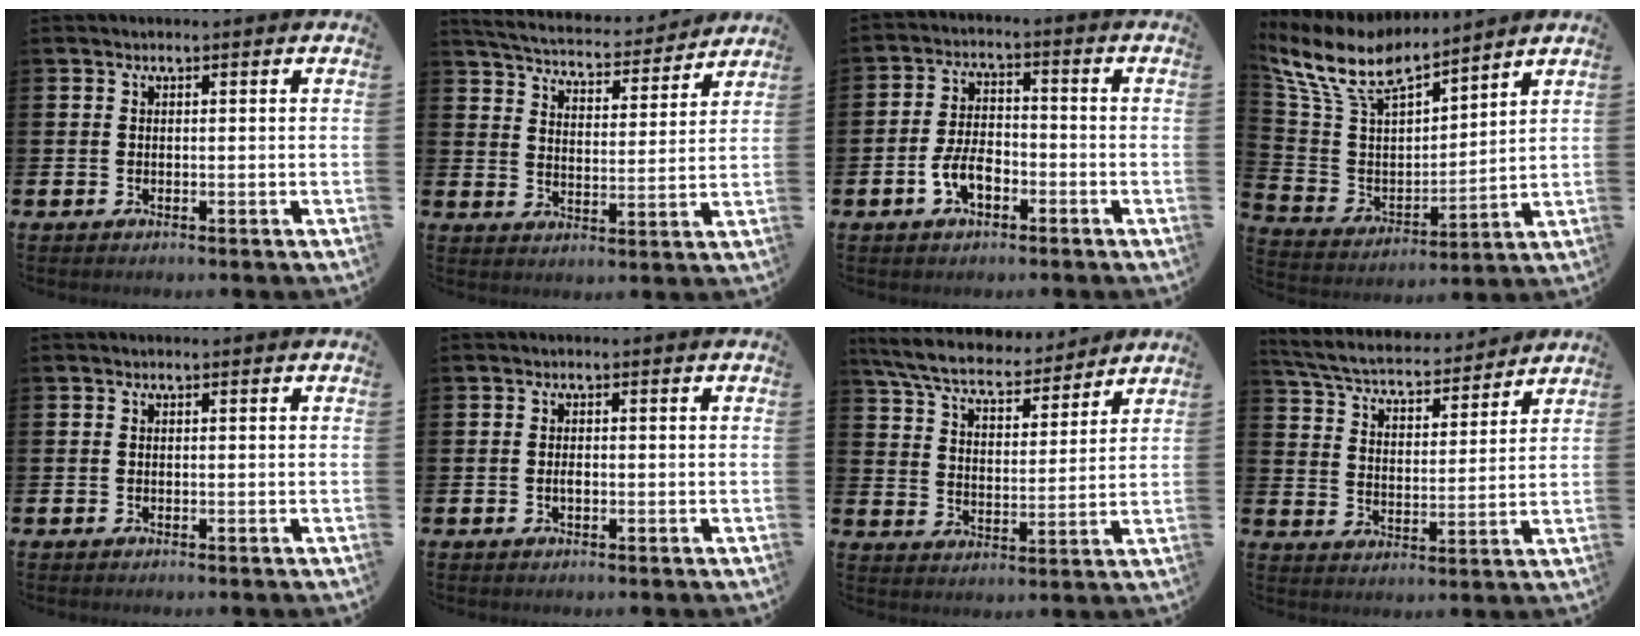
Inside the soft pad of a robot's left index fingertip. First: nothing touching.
{"total": 5.4, "force": [5.2, 0.9, 1.0], "torque": [-0.050, -0.038, 0.088]}
{"total": 5.1, "force": [-2.3, 2.8, 3.6], "torque": [-0.067, 0.009, -0.044]}
{"total": 10.3, "force": [9.1, 3.1, 3.7], "torque": [-0.125, -0.054, 0.159]}
{"total": 0.0}
{"total": 1.0, "force": [-0.2, 0.5, 0.8], "torque": [-0.016, 0.001, -0.005]}
{"total": 7.4, "force": [6.9, 1.6, 2.2], "torque": [-0.080, -0.041, 0.121]}
{"total": 5.7, "force": [5.4, 1.2, 1.5], "torque": [-0.061, -0.040, 0.089]}